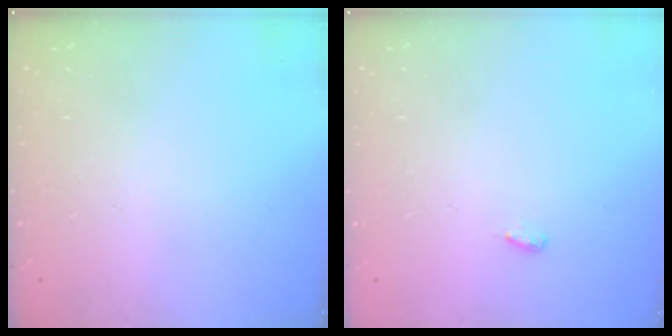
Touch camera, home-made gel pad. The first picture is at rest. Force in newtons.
{"total": 3.6, "press": 3.6, "slide": 0.4}